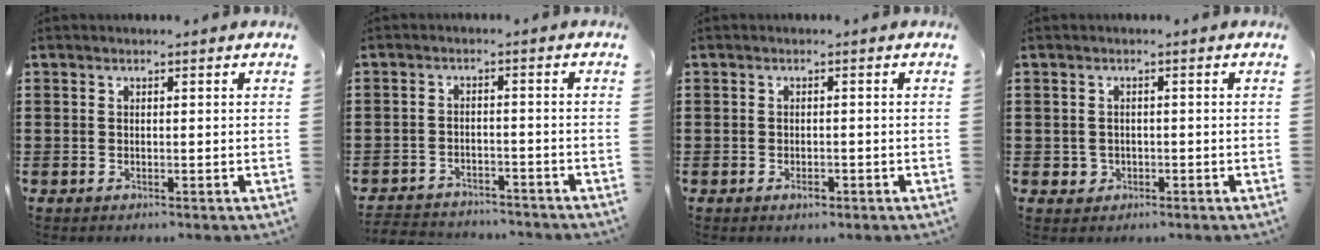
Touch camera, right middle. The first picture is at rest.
{"total": 3.2, "force": [-3.1, 0.5, 0.0], "torque": [-0.007, -0.002, -0.068]}
{"total": 1.2, "force": [-0.7, 0.5, 0.8], "torque": [-0.018, -0.004, -0.012]}
{"total": 1.2, "force": [-0.4, 1.1, 0.3], "torque": [-0.010, 0.005, -0.010]}